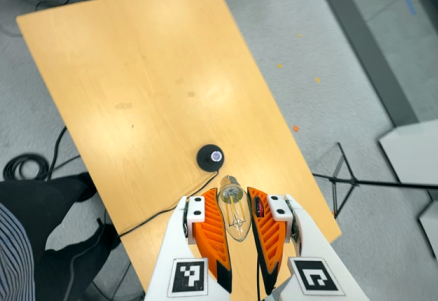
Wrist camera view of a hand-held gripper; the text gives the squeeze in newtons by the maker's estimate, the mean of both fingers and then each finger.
{"total": 22.8, "left": 25.9, "right": 19.6}